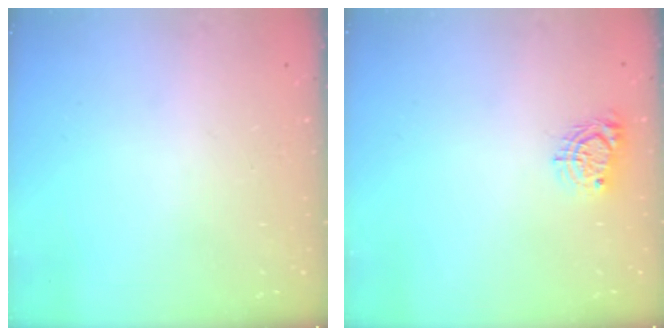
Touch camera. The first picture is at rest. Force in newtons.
{"total": 6.8, "press": 6.8, "slide": 0.5}